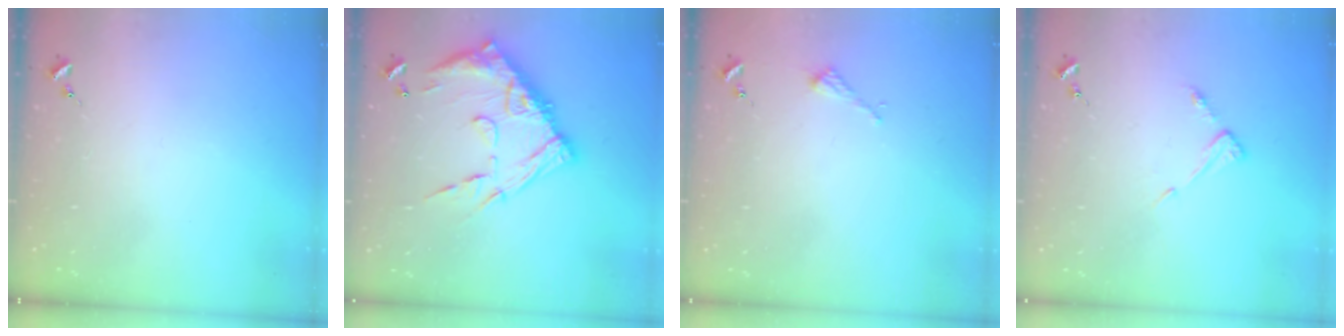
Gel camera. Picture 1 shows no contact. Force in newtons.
{"total": 19.1, "press": 19.0, "slide": 1.7}
{"total": 2.2, "press": 2.2, "slide": 0.2}
{"total": 5.3, "press": 5.3, "slide": 0.4}